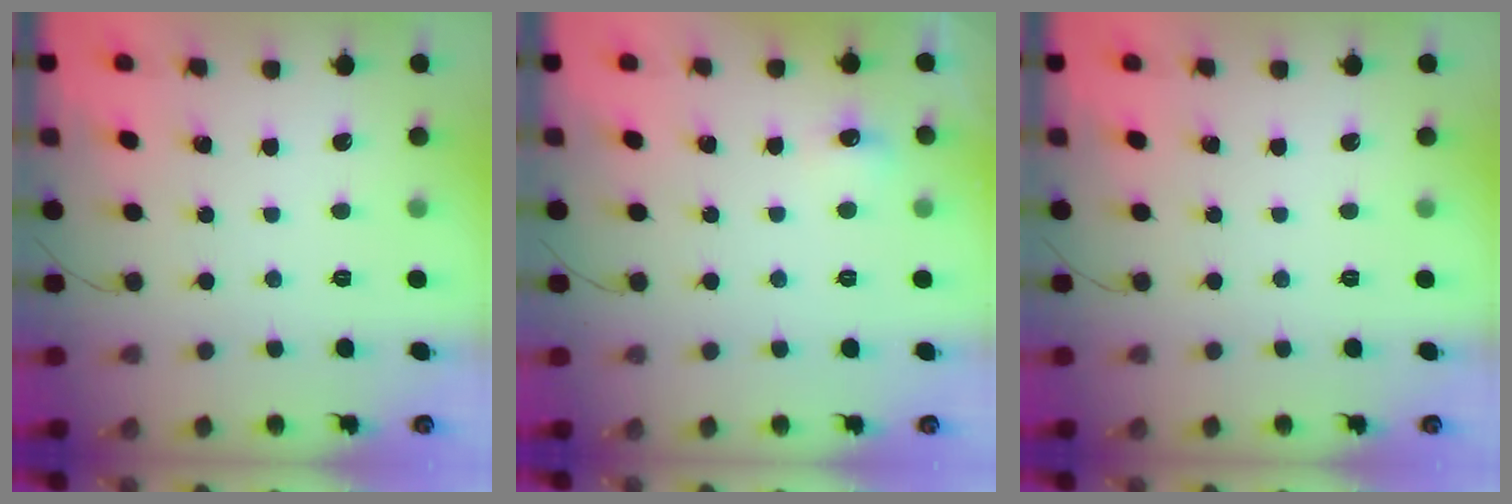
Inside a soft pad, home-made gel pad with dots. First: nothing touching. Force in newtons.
{"total": 5.8, "press": 5.6, "slide": 1.6}
{"total": 0.0}